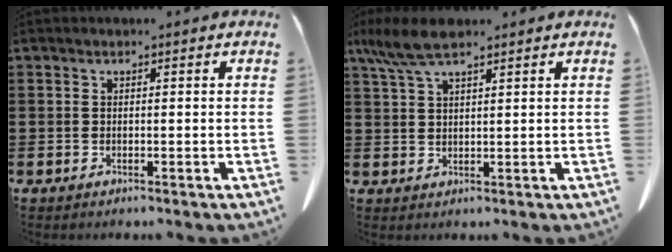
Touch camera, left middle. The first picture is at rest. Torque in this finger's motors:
{"motor_torque": [1.25, -0.13, 0.44, 0.12]}